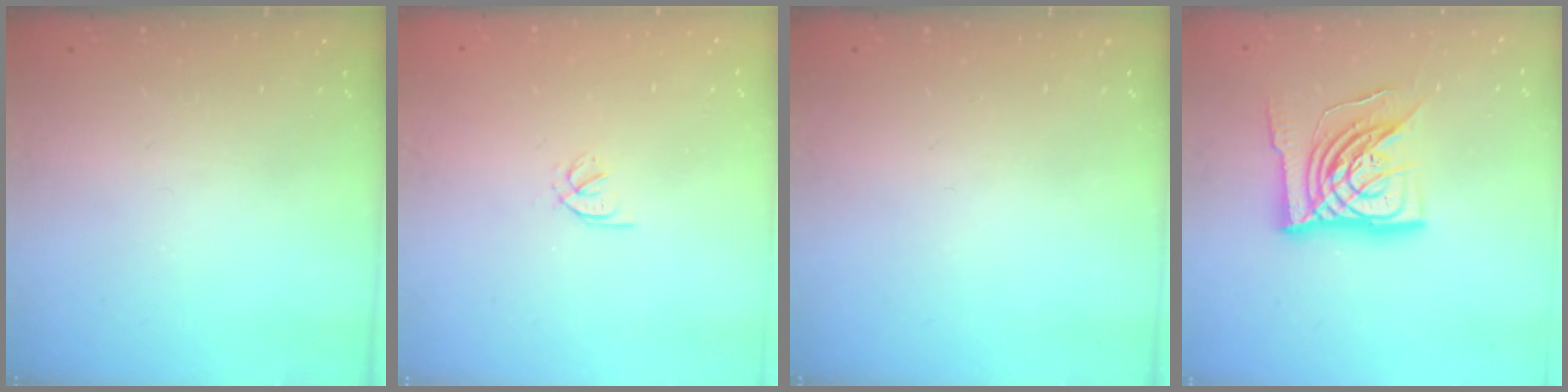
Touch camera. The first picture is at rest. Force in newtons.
{"total": 1.5, "press": 1.4, "slide": 0.5}
{"total": 0.0}
{"total": 17.6, "press": 17.5, "slide": 1.9}